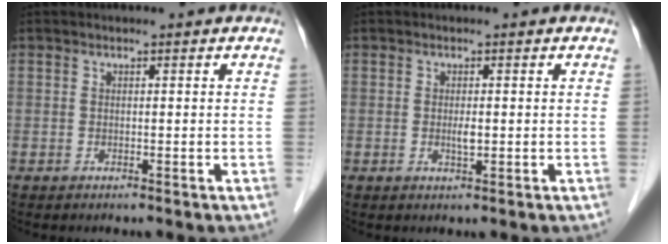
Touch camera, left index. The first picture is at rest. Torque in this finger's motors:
{"motor_torque": [0.13, 0.10, 0.04, 0.01]}